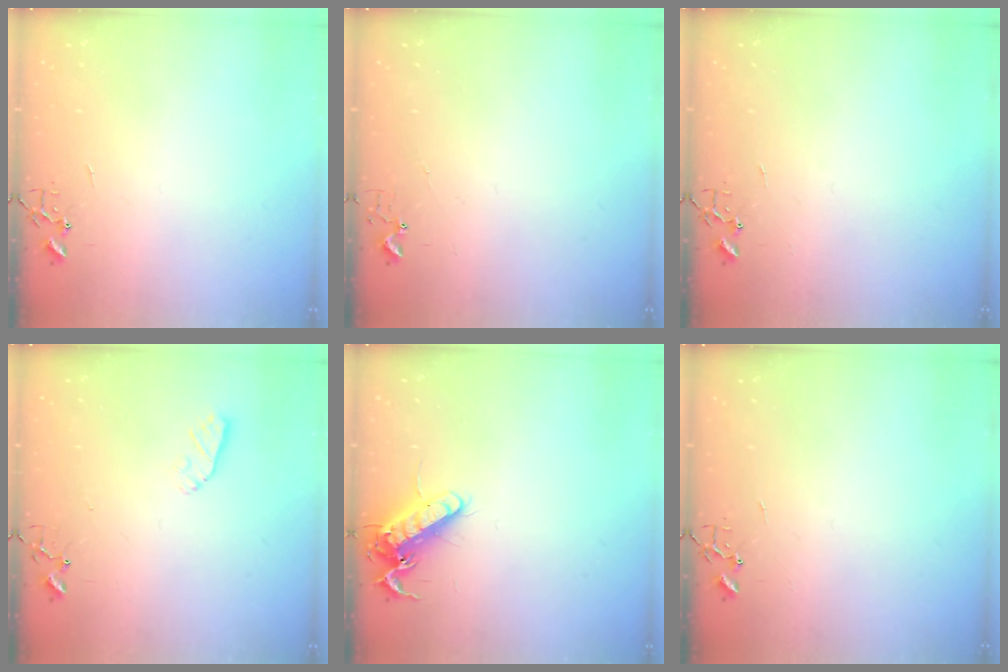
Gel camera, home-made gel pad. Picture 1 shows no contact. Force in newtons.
{"total": 2.9, "press": 2.9, "slide": 0.3}
{"total": 0.0}
{"total": 4.4, "press": 4.4, "slide": 0.6}
{"total": 13.5, "press": 13.3, "slide": 1.9}
{"total": 0.0}